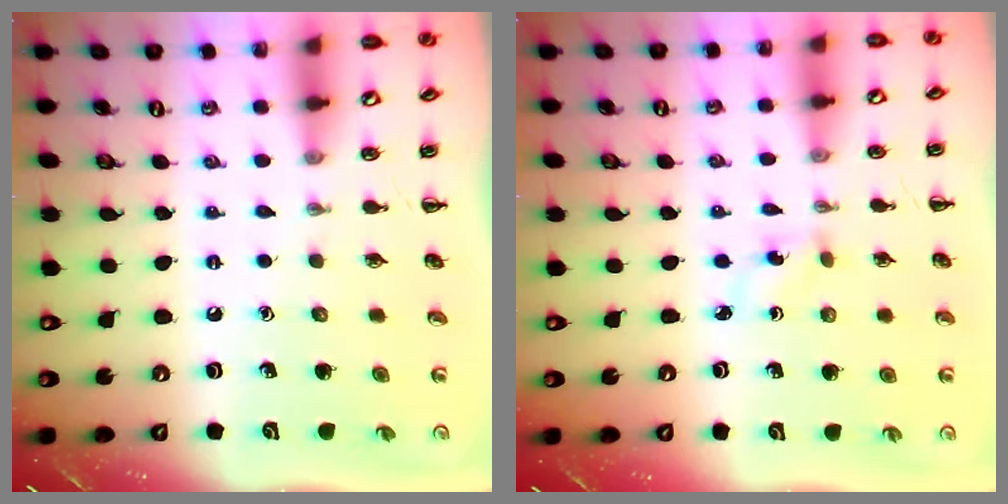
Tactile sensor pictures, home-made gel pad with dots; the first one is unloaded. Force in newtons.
{"total": 2.2, "press": 2.1, "slide": 0.8}